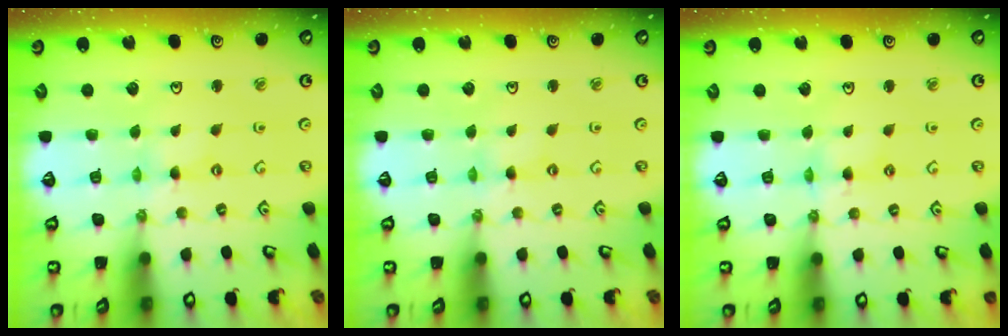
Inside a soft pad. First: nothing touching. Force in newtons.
{"total": 0.0}
{"total": 2.1, "press": 2.1, "slide": 0.3}